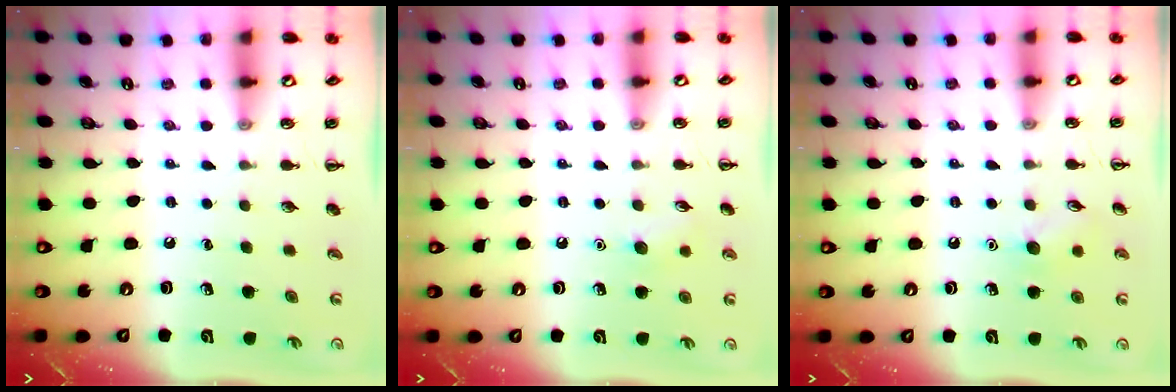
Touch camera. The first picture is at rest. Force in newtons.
{"total": 7.3, "press": 7.1, "slide": 1.6}
{"total": 7.0, "press": 6.8, "slide": 1.6}